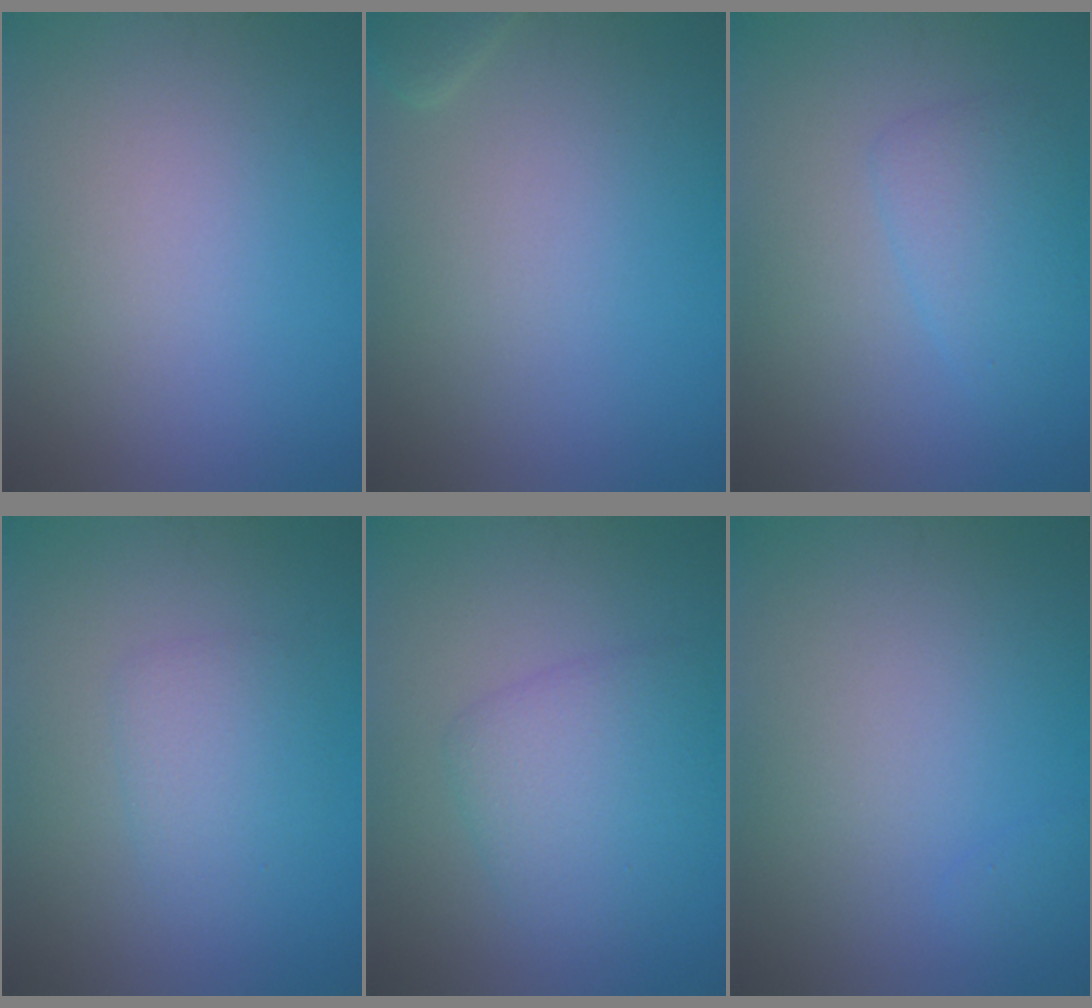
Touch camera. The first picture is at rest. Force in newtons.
{"total": 1.2, "press": 1.2, "slide": 0.2}
{"total": 2.6, "press": 2.6, "slide": 0.1}
{"total": 2.3, "press": 2.3, "slide": 0.0}
{"total": 3.8, "press": 3.8, "slide": 0.1}
{"total": 0.5, "press": 0.5, "slide": 0.0}